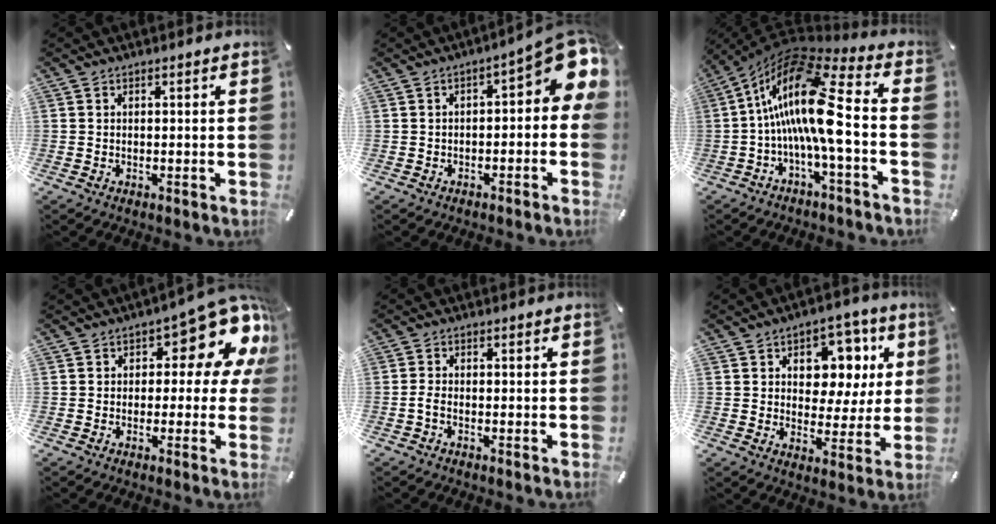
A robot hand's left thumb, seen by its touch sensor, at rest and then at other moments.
{"total": 8.7, "force": [2.8, 3.4, 7.5], "torque": [-0.092, -0.029, 0.044]}
{"total": 19.5, "force": [-2.5, 5.8, 18.5], "torque": [-0.373, 0.000, -0.053]}
{"total": 13.4, "force": [7.3, 6.1, 9.4], "torque": [-0.112, -0.061, 0.121]}
{"total": 1.9, "force": [-0.7, 0.9, 1.5], "torque": [-0.027, 0.005, -0.013]}
{"total": 10.7, "force": [3.7, 8.4, 5.4], "torque": [-0.071, -0.025, 0.065]}